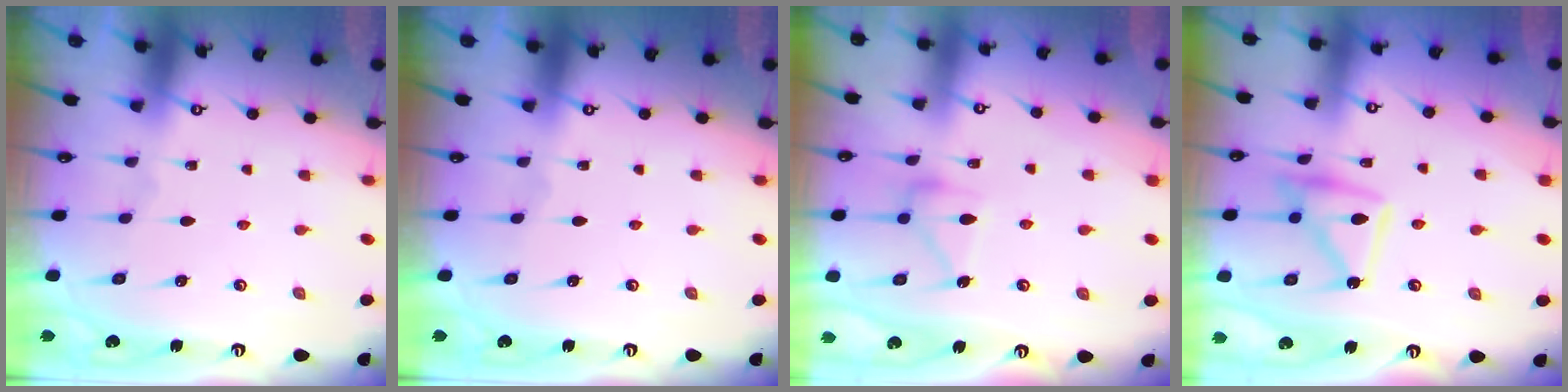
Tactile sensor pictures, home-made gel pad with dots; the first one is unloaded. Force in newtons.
{"total": 0.0}
{"total": 13.1, "press": 13.1, "slide": 0.7}
{"total": 12.6, "press": 12.6, "slide": 1.1}